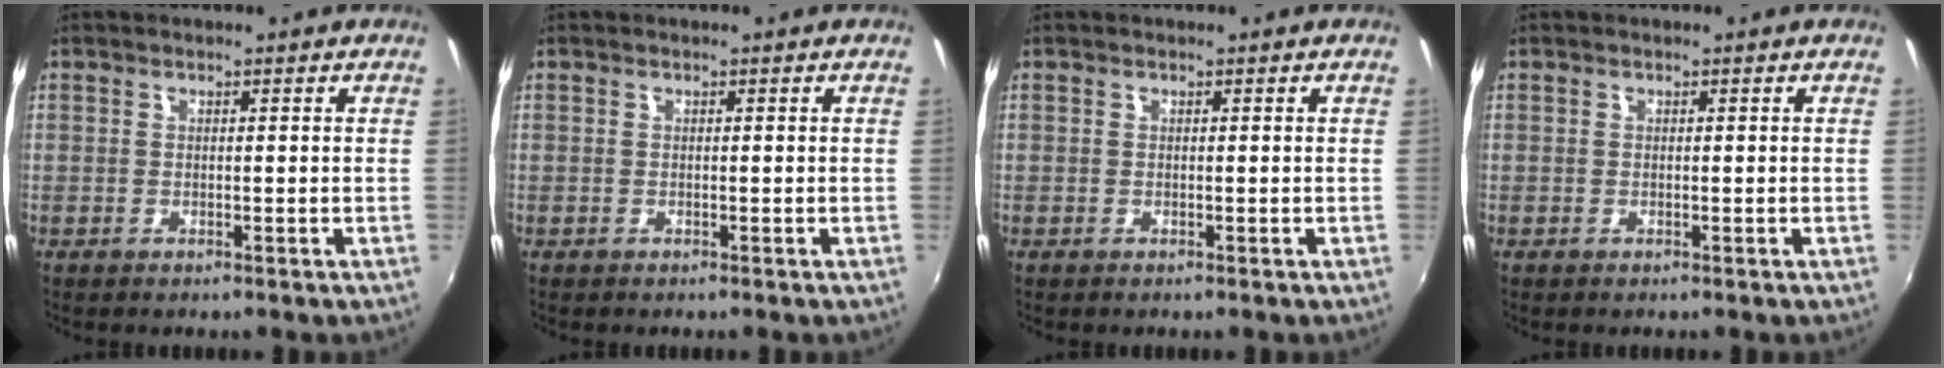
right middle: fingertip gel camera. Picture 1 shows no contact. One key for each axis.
{"total": 0.0}
{"total": 0.0}
{"total": 0.0}